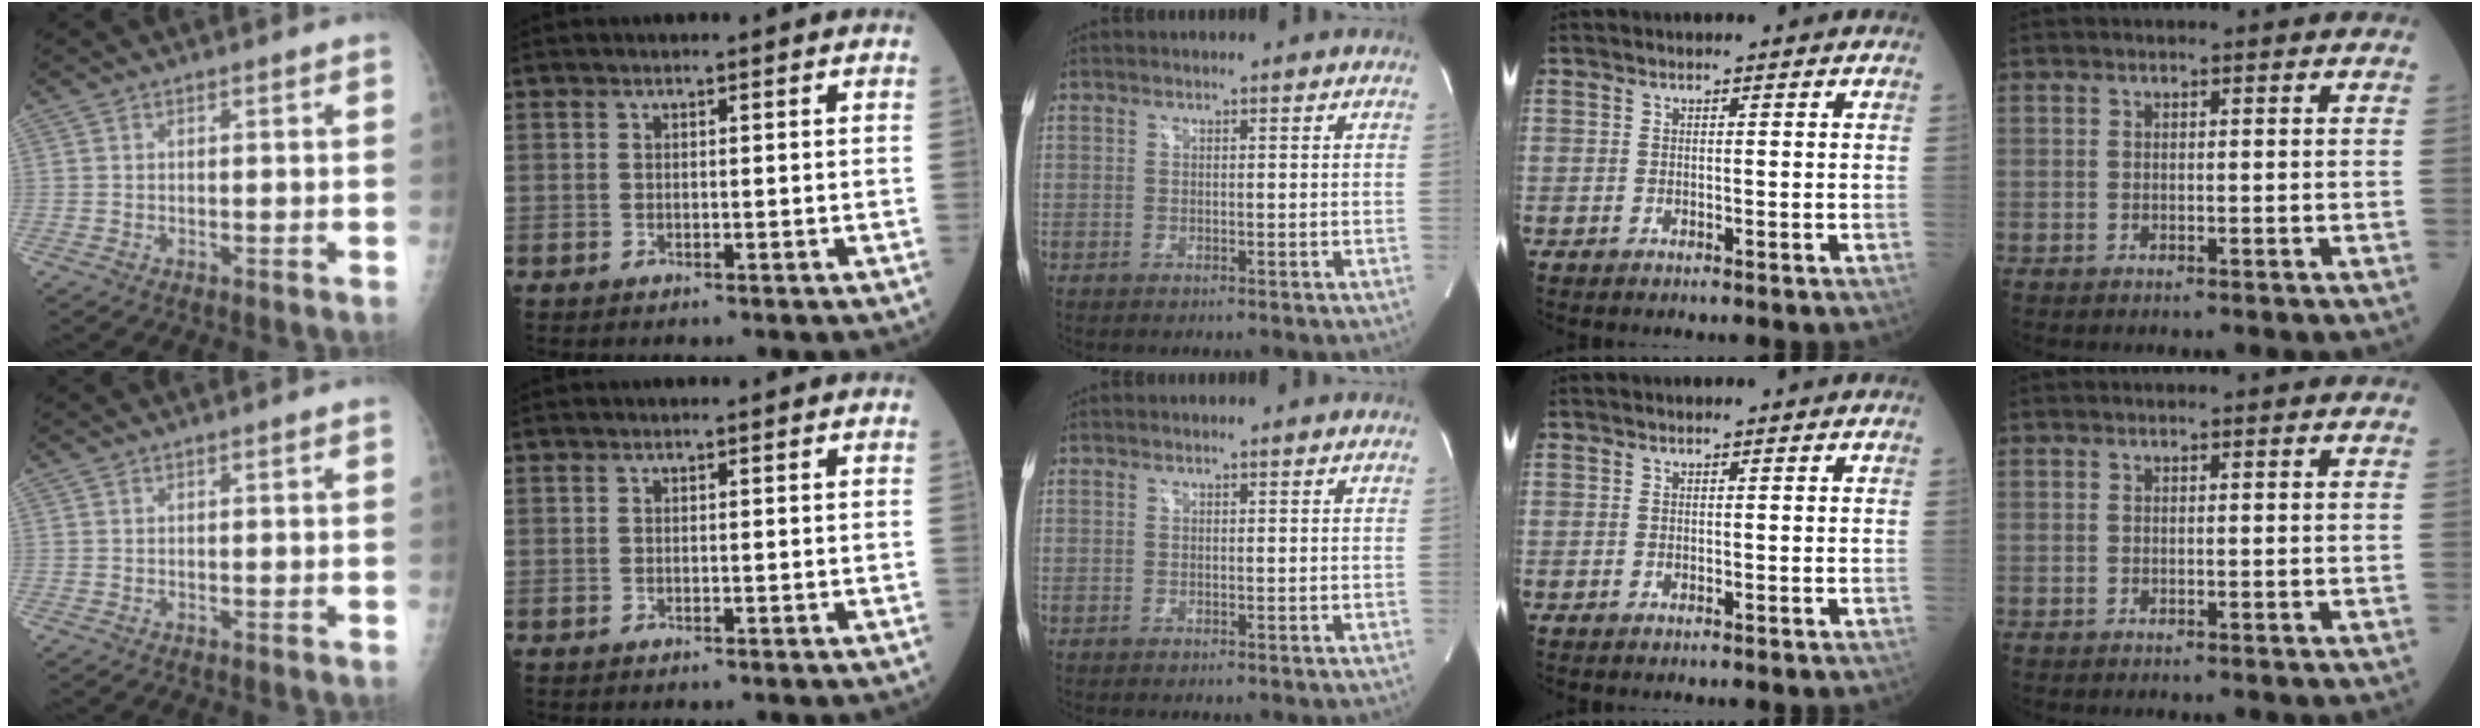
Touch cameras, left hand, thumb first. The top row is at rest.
{}